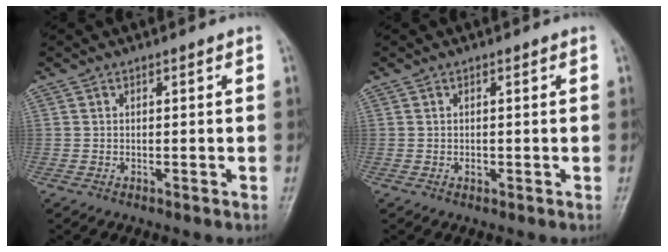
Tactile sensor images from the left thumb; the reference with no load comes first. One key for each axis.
{"total": 0.8, "fx": -0.1, "fy": 0.6, "fz": 0.5, "tx": -0.003, "ty": 0.001, "tz": -0.002}